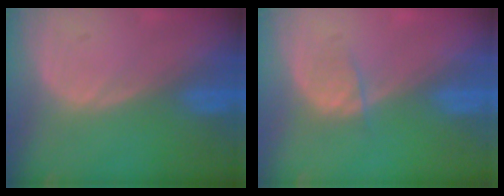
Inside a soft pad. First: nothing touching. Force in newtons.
{"total": 1.9, "press": 1.9, "slide": 0.4}